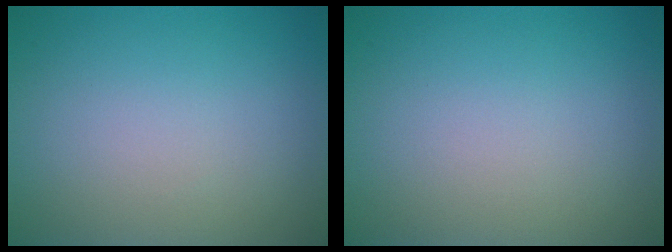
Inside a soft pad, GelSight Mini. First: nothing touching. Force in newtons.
{"total": 0.0}